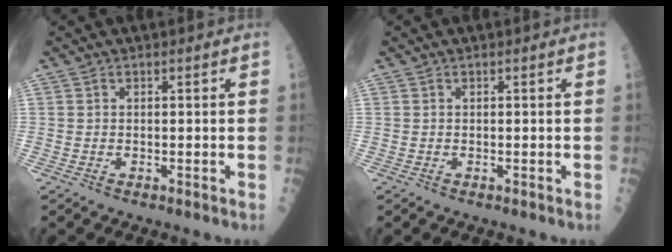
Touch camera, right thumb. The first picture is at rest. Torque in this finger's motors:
{"motor_torque": [0.00, 0.00, 0.00, 0.00, 0.00]}